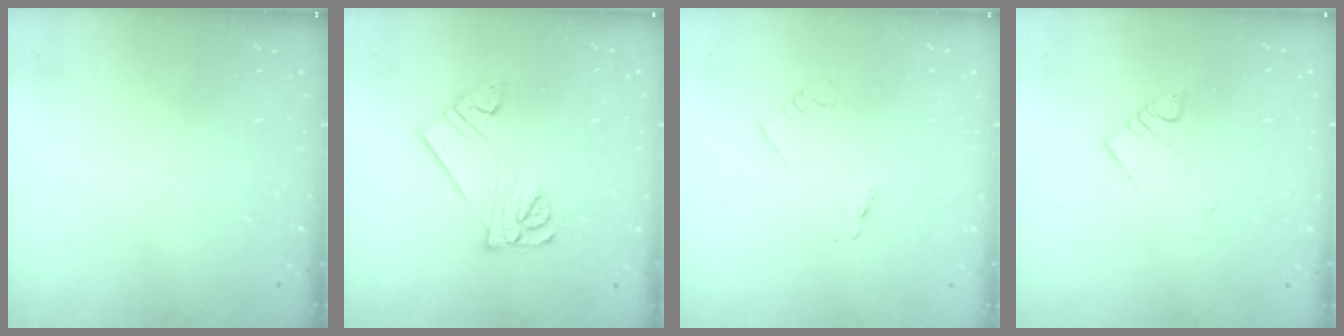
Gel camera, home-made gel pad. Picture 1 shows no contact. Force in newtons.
{"total": 11.1, "press": 11.1, "slide": 1.1}
{"total": 0.7, "press": 0.7, "slide": 0.1}
{"total": 3.6, "press": 3.6, "slide": 0.6}